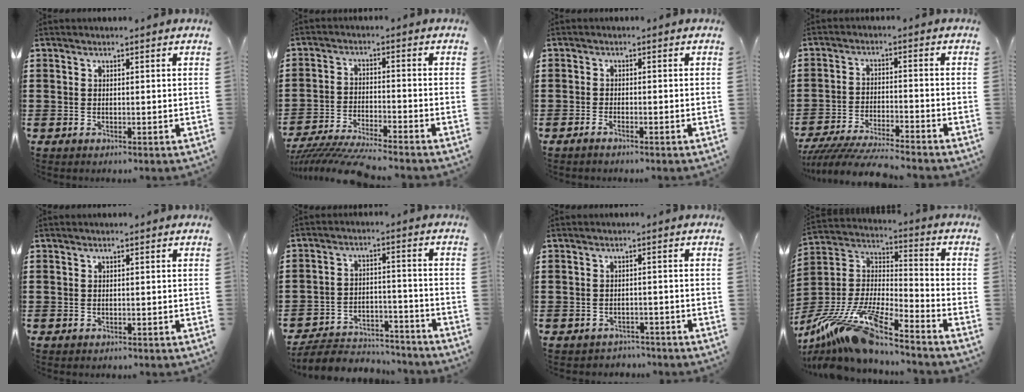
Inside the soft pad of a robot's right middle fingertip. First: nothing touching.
{"total": 6.4, "force": [-6.1, -0.1, 1.9], "torque": [-0.045, -0.014, -0.122]}
{"total": 1.0, "force": [-0.8, 0.1, 0.6], "torque": [-0.012, -0.003, -0.016]}
{"total": 5.9, "force": [-5.6, 0.2, 1.7], "torque": [-0.038, -0.008, -0.112]}
{"total": 0.0}
{"total": 5.5, "force": [-5.3, 1.3, 0.7], "torque": [-0.018, 0.014, -0.109]}
{"total": 1.7, "force": [-1.6, 0.5, -0.2], "torque": [-0.004, 0.002, -0.037]}
{"total": 15.9, "force": [-13.2, 1.0, 8.8], "torque": [-0.192, 0.012, -0.258]}